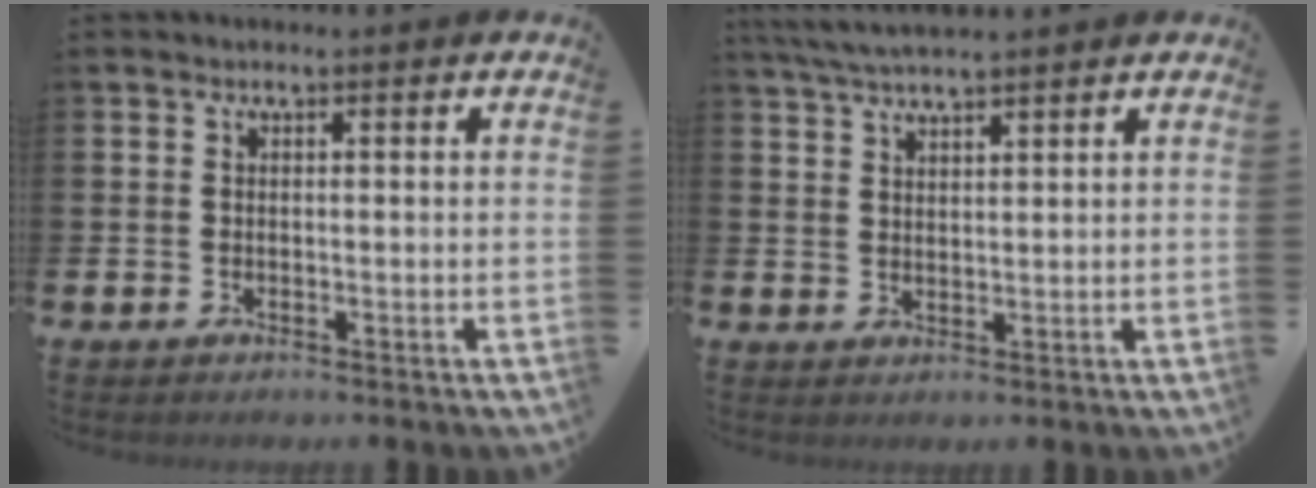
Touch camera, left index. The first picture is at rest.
{"total": 4.3, "force": [4.0, 0.4, 1.6], "torque": [-0.043, -0.009, 0.075]}